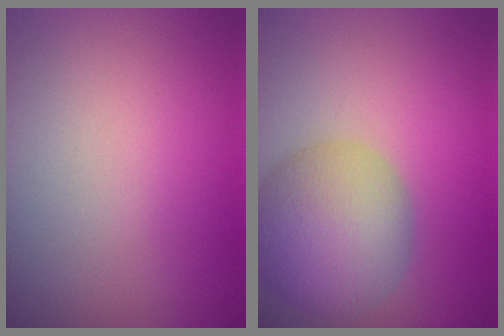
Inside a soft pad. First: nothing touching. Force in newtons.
{"total": 7.9, "press": 7.9, "slide": 0.4}